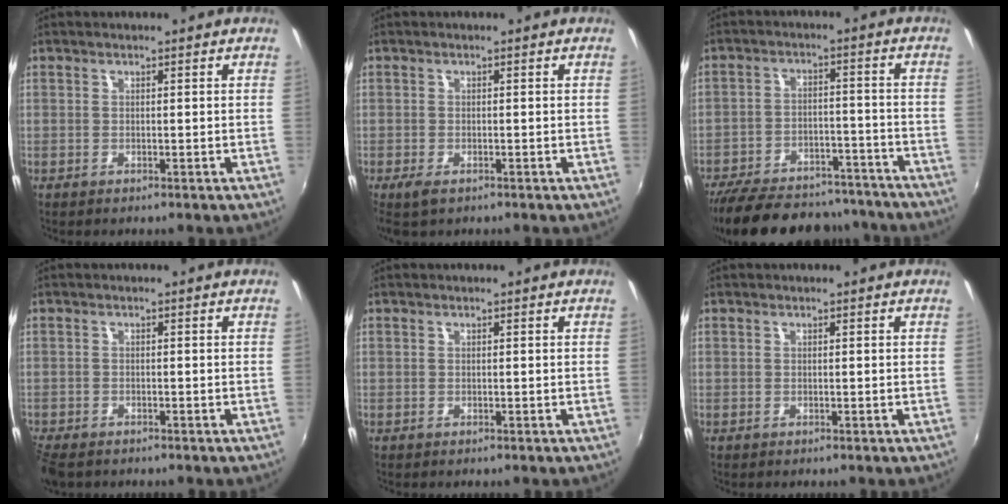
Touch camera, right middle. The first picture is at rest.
{"total": 2.7, "force": [-1.7, 1.2, 1.8], "torque": [-0.038, -0.010, -0.031]}
{"total": 25.8, "force": [-21.8, 9.4, 10.1], "torque": [-0.215, 0.011, -0.295]}
{"total": 5.0, "force": [-4.0, 1.9, 2.2], "torque": [-0.062, -0.025, -0.079]}
{"total": 0.0}
{"total": 0.0}